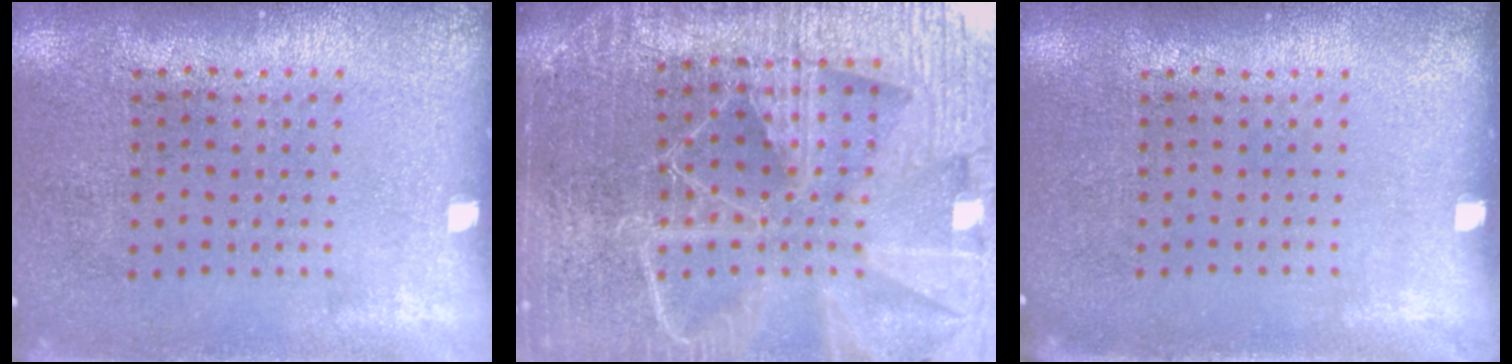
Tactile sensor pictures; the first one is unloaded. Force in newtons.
{"total": 6.4, "press": 5.5, "slide": 3.3}
{"total": 0.0}